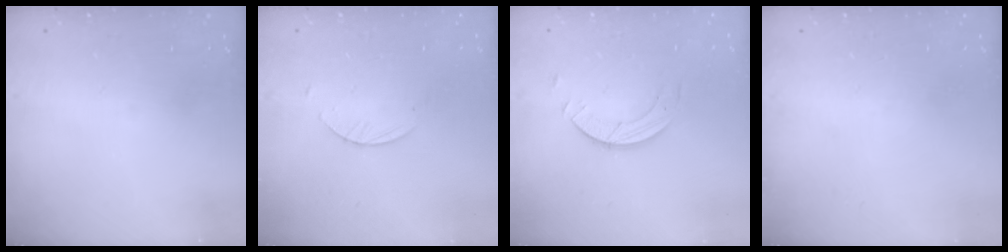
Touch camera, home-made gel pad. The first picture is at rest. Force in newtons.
{"total": 2.1, "press": 2.1, "slide": 0.2}
{"total": 3.4, "press": 3.4, "slide": 0.3}
{"total": 0.0}